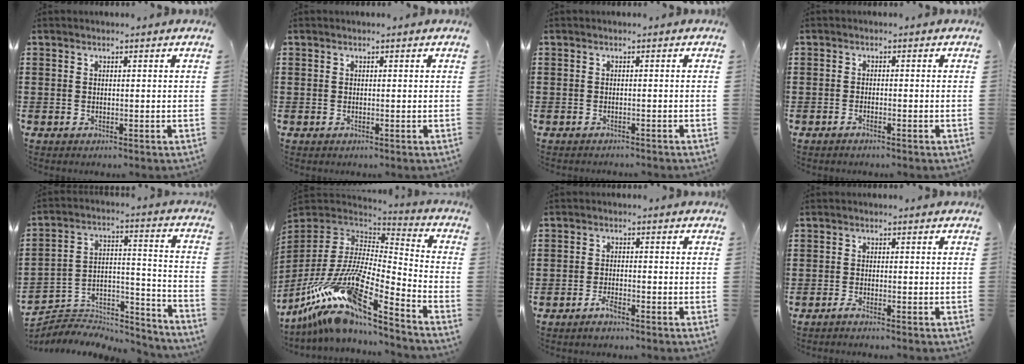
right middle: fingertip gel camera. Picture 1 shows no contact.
{"total": 0.0}
{"total": 0.6, "force": [-0.6, -0.1, 0.1], "torque": [-0.003, -0.002, -0.013]}
{"total": 0.9, "force": [-0.8, -0.1, 0.5], "torque": [-0.010, -0.004, -0.014]}
{"total": 4.4, "force": [-4.1, 1.6, 0.3], "torque": [-0.006, -0.002, -0.085]}
{"total": 15.9, "force": [-10.3, 3.9, 11.5], "torque": [-0.252, -0.004, -0.197]}
{"total": 2.5, "force": [-2.0, 0.6, 1.3], "torque": [-0.031, 0.000, -0.040]}
{"total": 1.3, "force": [-1.1, -0.2, 0.6], "torque": [-0.010, -0.002, -0.022]}